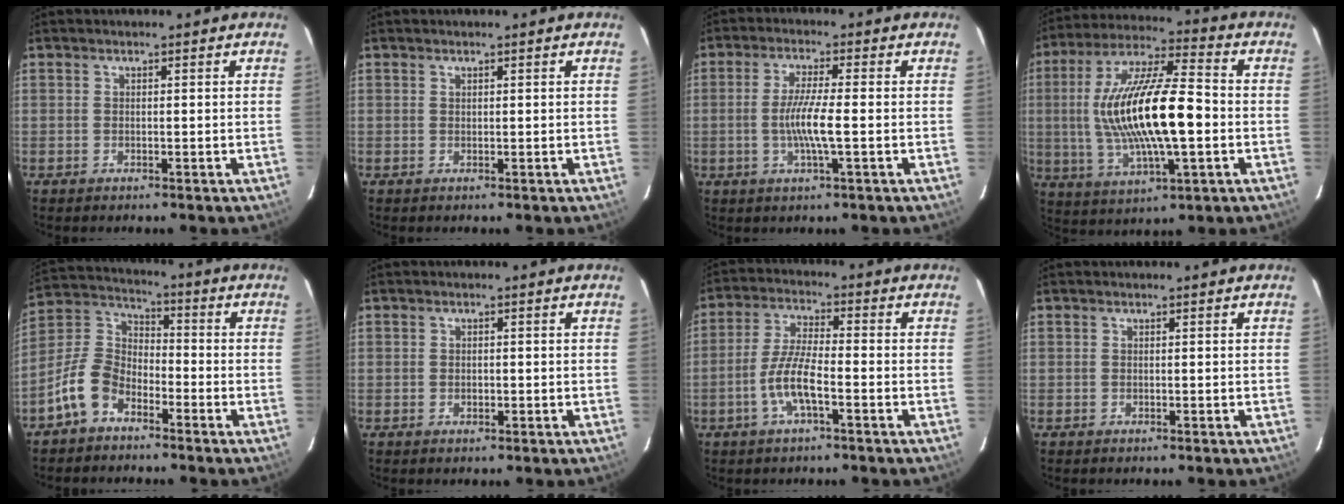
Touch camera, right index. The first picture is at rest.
{"total": 0.0}
{"total": 6.4, "force": [-1.3, 0.1, 6.3], "torque": [-0.120, -0.006, -0.026]}
{"total": 20.2, "force": [-1.2, 5.5, 19.4], "torque": [-0.370, 0.003, -0.019]}
{"total": 9.1, "force": [-5.8, 5.2, 4.6], "torque": [-0.105, 0.024, -0.120]}
{"total": 1.4, "force": [-0.3, 1.2, 0.6], "torque": [-0.009, 0.002, -0.004]}
{"total": 7.5, "force": [-3.1, 1.7, 6.6], "torque": [-0.140, 0.003, -0.061]}
{"total": 0.0}